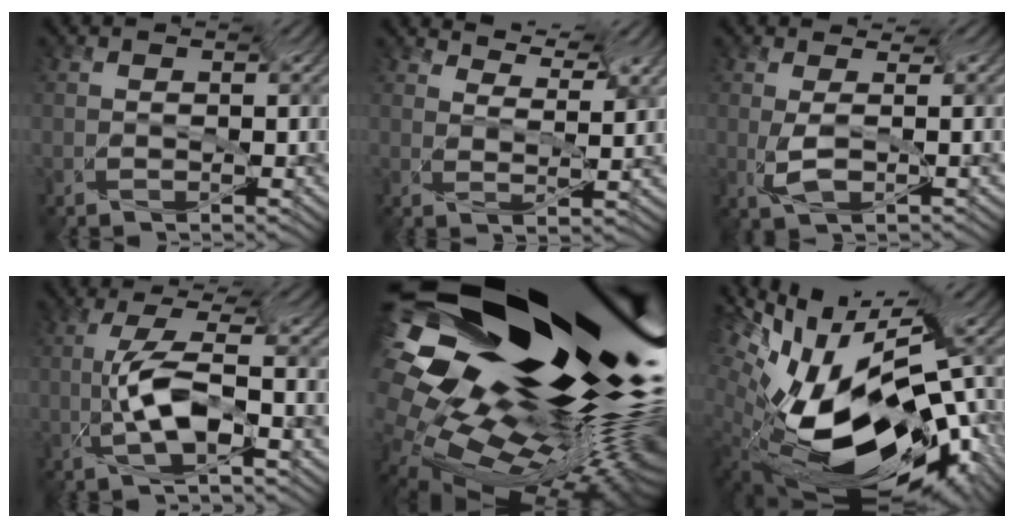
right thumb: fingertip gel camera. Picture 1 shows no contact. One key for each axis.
{"total": 3.7, "fx": 3.5, "fy": -0.4, "fz": 1.1, "tx": -0.037, "ty": 0.003, "tz": 0.061}
{"total": 1.8, "fx": -0.2, "fy": 0.7, "fz": 1.7, "tx": -0.043, "ty": -0.002, "tz": 0.003}
{"total": 5.2, "fx": -3.9, "fy": -0.4, "fz": 3.4, "tx": -0.078, "ty": 0.016, "tz": -0.066}
{"total": 15.8, "fx": 2.9, "fy": 9.0, "fz": 12.7, "tx": -0.254, "ty": 0.008, "tz": 0.049}
{"total": 16.9, "fx": -4.5, "fy": 9.9, "fz": 13.0, "tx": -0.231, "ty": -0.012, "tz": -0.059}